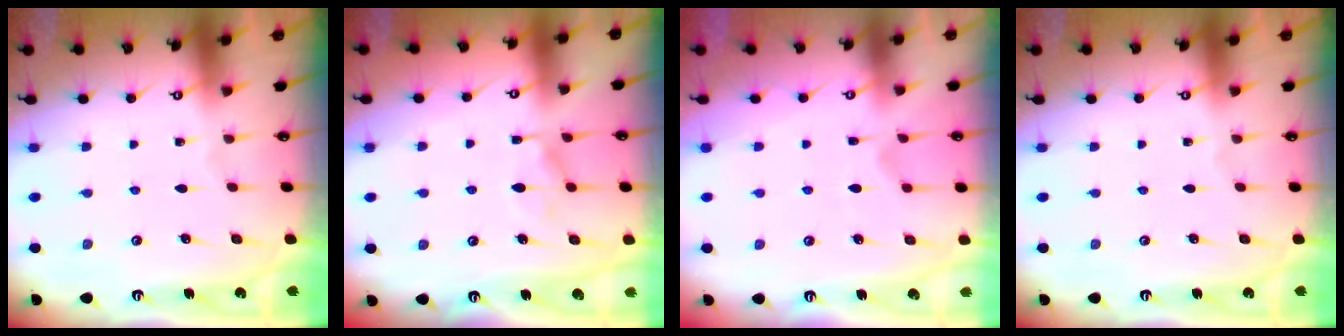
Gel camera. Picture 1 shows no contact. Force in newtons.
{"total": 6.6, "press": 6.6, "slide": 0.5}
{"total": 2.7, "press": 2.4, "slide": 1.2}
{"total": 0.0}